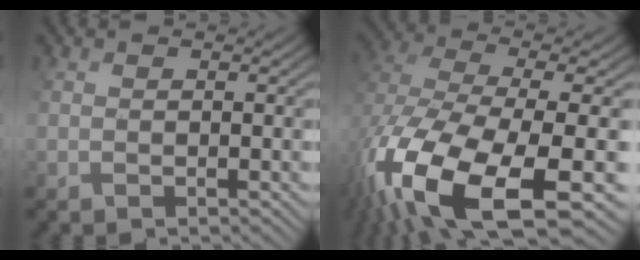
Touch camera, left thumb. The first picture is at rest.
{"total": 17.0, "force": [-7.1, 7.1, 13.7], "torque": [-0.333, -0.062, -0.095]}